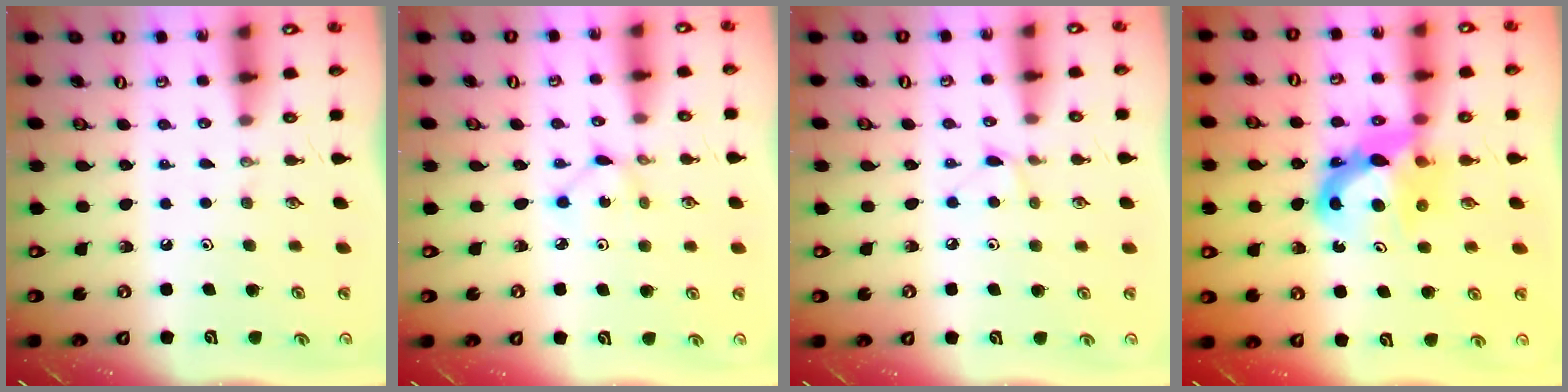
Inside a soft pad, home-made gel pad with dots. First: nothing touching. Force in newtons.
{"total": 1.3, "press": 1.3, "slide": 0.1}
{"total": 4.8, "press": 4.7, "slide": 0.6}
{"total": 9.8, "press": 9.8, "slide": 0.5}